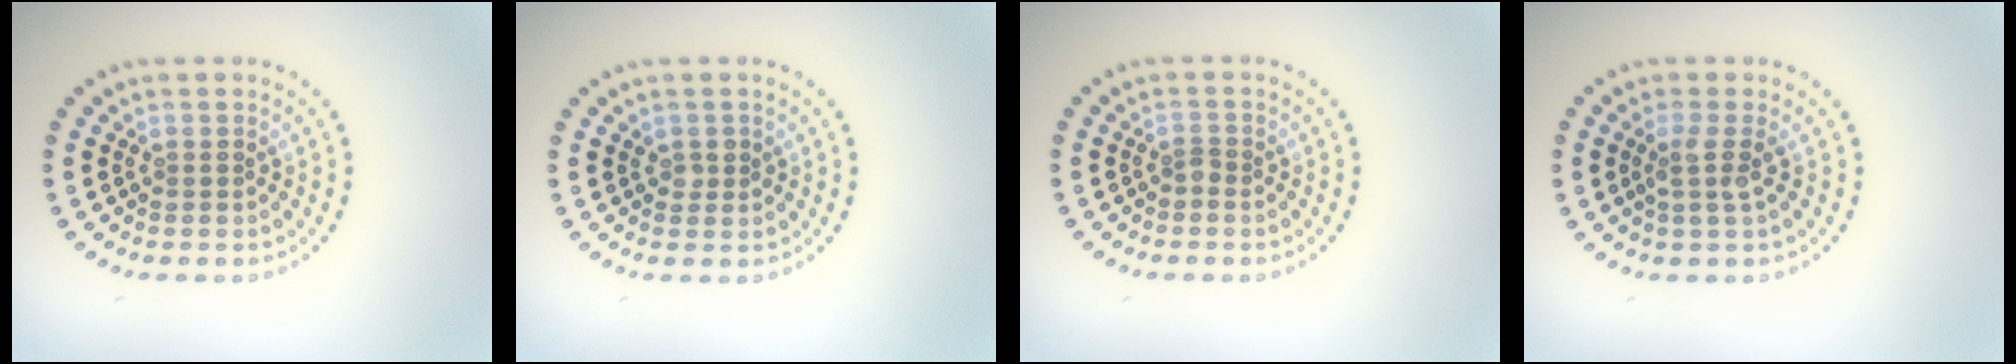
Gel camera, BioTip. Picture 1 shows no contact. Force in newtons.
{"total": 1.0, "press": 0.9, "slide": 0.1}
{"total": 0.8, "press": 0.5, "slide": 0.6}
{"total": 1.8, "press": 1.3, "slide": 1.2}